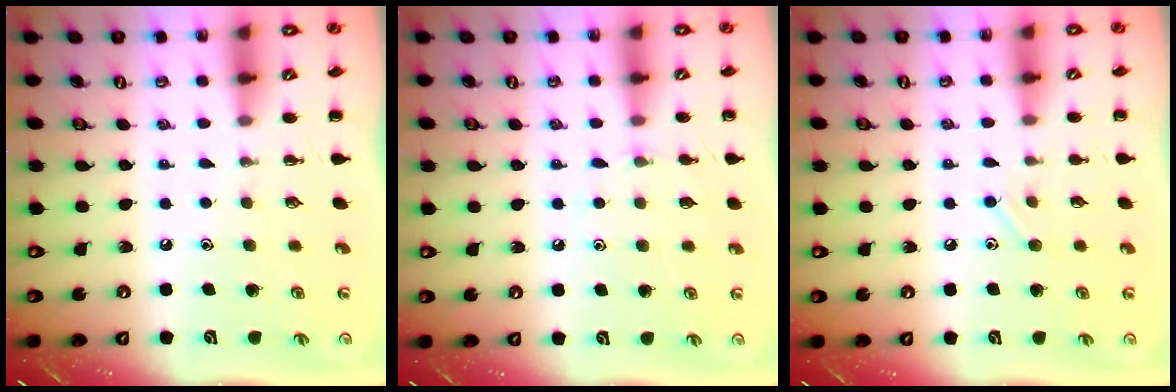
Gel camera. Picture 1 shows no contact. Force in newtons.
{"total": 6.7, "press": 6.4, "slide": 2.0}
{"total": 6.7, "press": 6.5, "slide": 1.8}